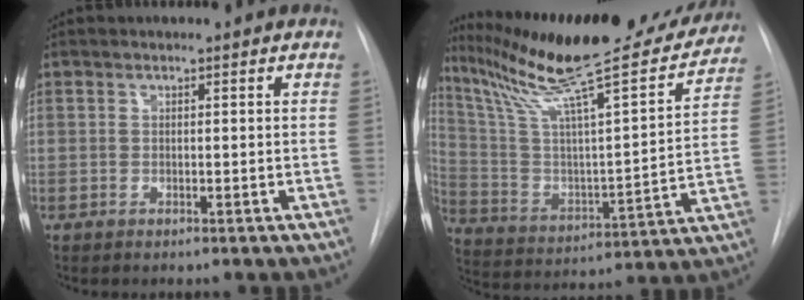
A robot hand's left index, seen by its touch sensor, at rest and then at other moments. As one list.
[{"total": 27.6, "force": [24.0, 2.4, 13.6], "torque": [-0.241, -0.040, 0.361]}]